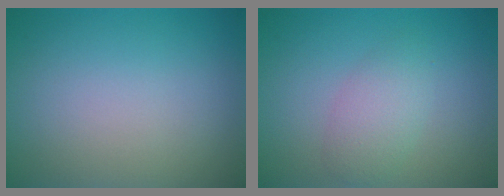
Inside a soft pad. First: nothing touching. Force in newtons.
{"total": 2.6, "press": 2.6, "slide": 0.2}